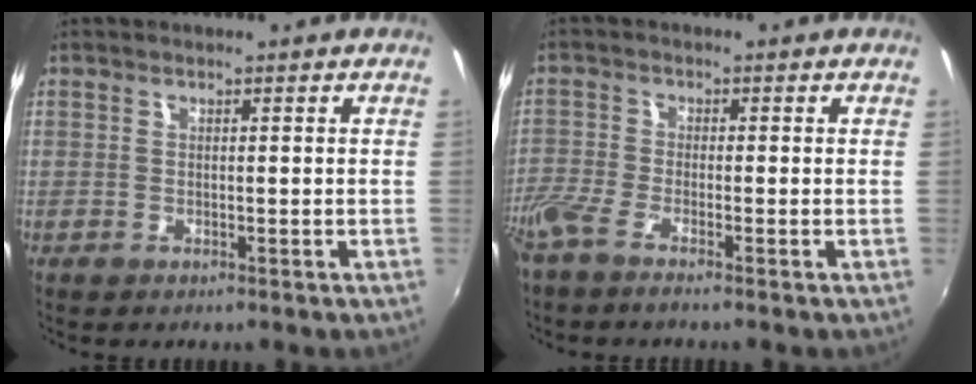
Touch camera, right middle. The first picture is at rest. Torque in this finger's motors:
{"motor_torque": [1.18, -0.96, 0.37, 0.21]}